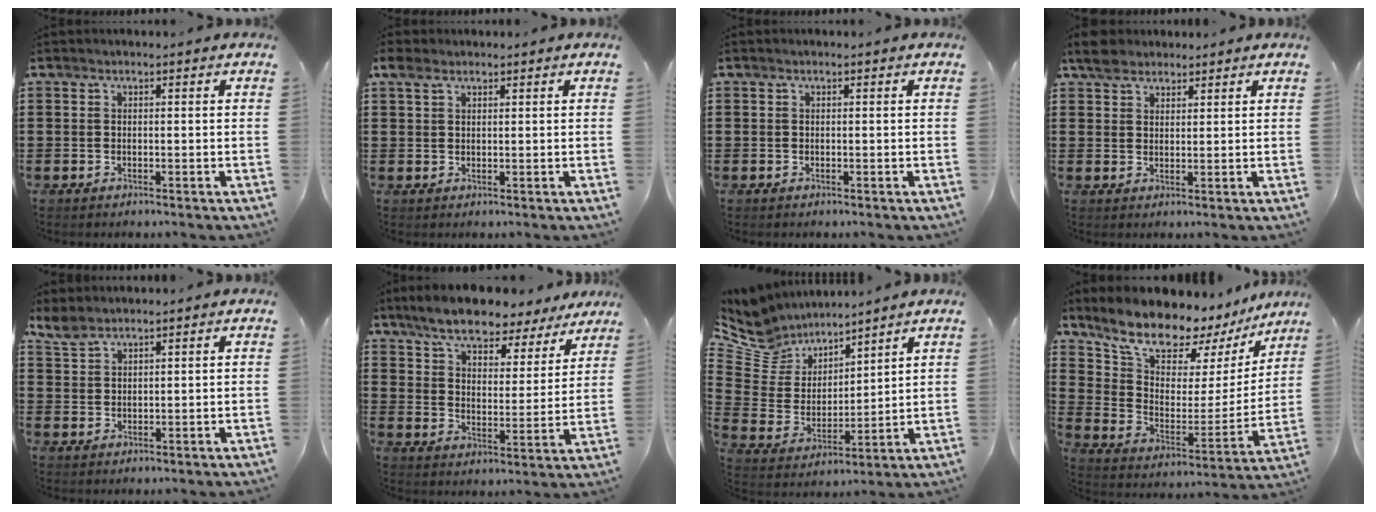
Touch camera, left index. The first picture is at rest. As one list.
[{"total": 2.6, "force": [1.6, 1.5, 1.4], "torque": [-0.033, 0.008, 0.028]}, {"total": 0.0}, {"total": 3.9, "force": [3.1, 1.9, 1.2], "torque": [-0.028, 0.002, 0.057]}, {"total": 3.2, "force": [2.9, 1.0, 1.1], "torque": [-0.030, -0.004, 0.055]}, {"total": 7.8, "force": [7.1, 1.5, 2.9], "torque": [-0.090, -0.034, 0.126]}, {"total": 8.6, "force": [7.5, 4.2, 0.6], "torque": [-0.068, -0.055, 0.141]}, {"total": 11.5, "force": [10.3, 3.2, 4.0], "torque": [-0.102, -0.081, 0.176]}]